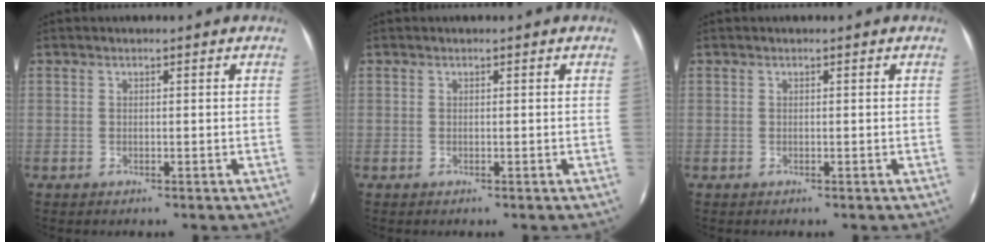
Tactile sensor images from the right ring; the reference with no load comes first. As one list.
[{"total": 0.0}, {"total": 0.0}]